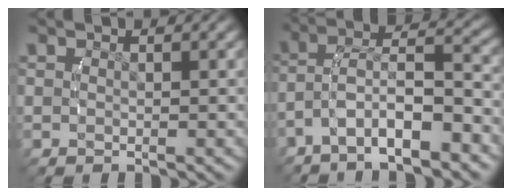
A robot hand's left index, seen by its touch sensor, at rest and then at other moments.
{"total": 5.0, "force": [-2.7, 2.1, 3.7], "torque": [-0.084, -0.011, -0.036]}